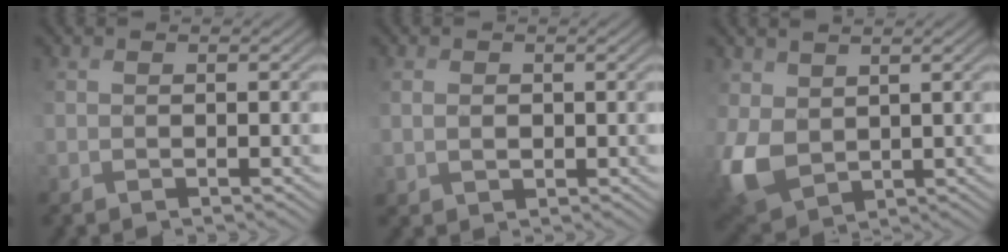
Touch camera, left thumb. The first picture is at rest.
{"total": 1.2, "force": [0.9, 0.8, -0.1], "torque": [0.003, 0.004, 0.019]}
{"total": 6.5, "force": [1.7, 5.1, 3.6], "torque": [-0.114, -0.006, 0.038]}